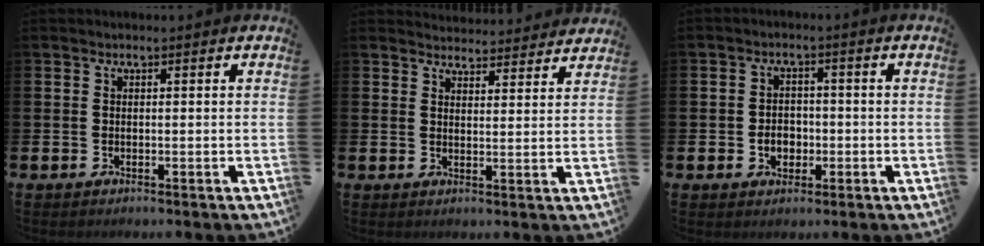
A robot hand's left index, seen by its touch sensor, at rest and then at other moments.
{"total": 4.1, "force": [4.1, 0.7, -0.1], "torque": [0.005, -0.029, 0.071]}
{"total": 3.1, "force": [-0.8, 2.5, 1.7], "torque": [-0.017, -0.003, -0.022]}